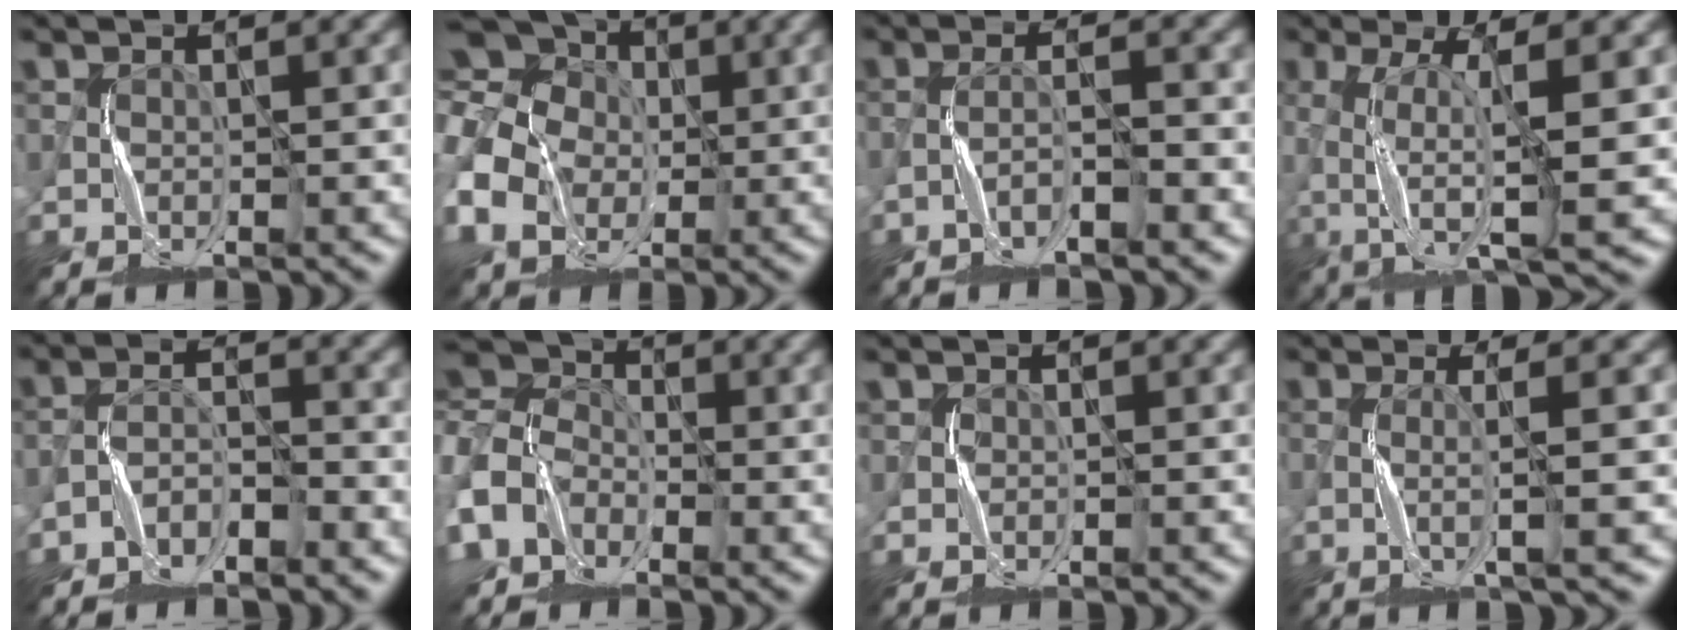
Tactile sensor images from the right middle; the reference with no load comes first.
{"total": 12.3, "force": [-0.7, 10.4, 6.6], "torque": [-0.176, 0.002, -0.035]}
{"total": 2.4, "force": [-1.8, 0.2, 1.5], "torque": [-0.026, 0.015, -0.038]}
{"total": 7.1, "force": [-0.6, 2.0, 6.8], "torque": [-0.131, 0.004, -0.011]}
{"total": 2.9, "force": [-2.6, 0.9, 0.7], "torque": [-0.012, 0.012, -0.053]}
{"total": 7.7, "force": [-3.6, 5.8, 3.5], "torque": [-0.081, 0.001, -0.077]}
{"total": 0.9, "force": [0.0, 0.8, 0.3], "torque": [-0.007, 0.001, 0.000]}
{"total": 2.9, "force": [-0.3, 0.4, 2.8], "torque": [-0.047, 0.003, -0.008]}